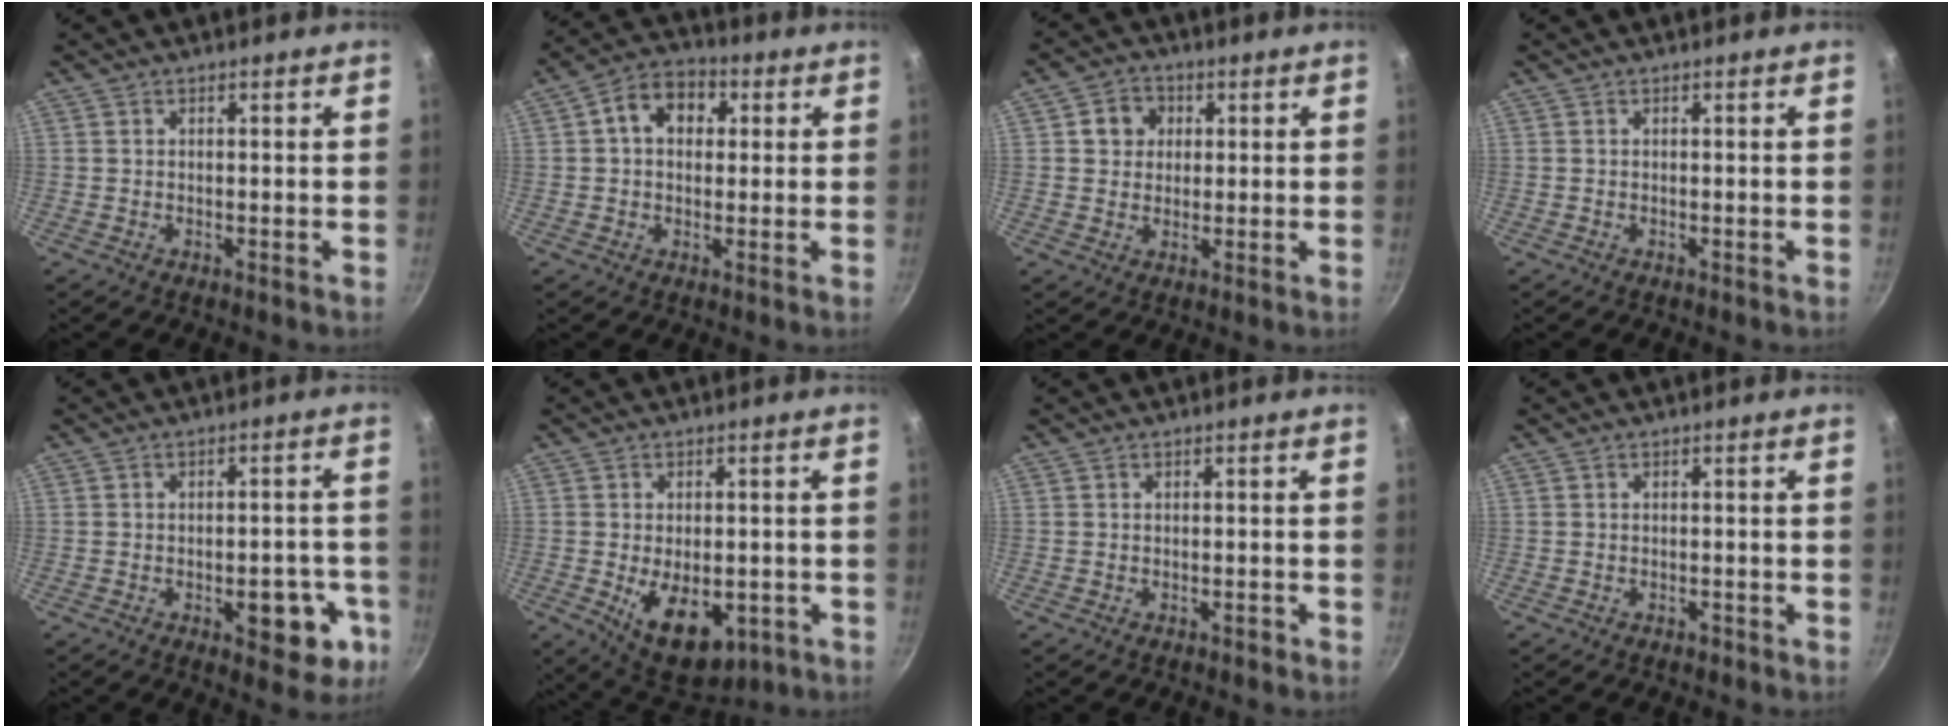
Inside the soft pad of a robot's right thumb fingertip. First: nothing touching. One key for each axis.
{"total": 9.0, "fx": 2.1, "fy": 6.7, "fz": 5.7, "tx": -0.062, "ty": 0.018, "tz": 0.017}
{"total": 5.4, "fx": 1.4, "fy": 4.8, "fz": 2.0, "tx": 0.002, "ty": 0.004, "tz": 0.015}
{"total": 0.0}
{"total": 9.7, "fx": -3.7, "fy": 4.9, "fz": 7.5, "tx": -0.057, "ty": 0.023, "tz": -0.042}
{"total": 12.5, "fx": -3.4, "fy": 7.4, "fz": 9.5, "tx": -0.108, "ty": -0.006, "tz": -0.031}
{"total": 0.8, "fx": -0.6, "fy": 0.4, "fz": 0.4, "tx": -0.003, "ty": 0.010, "tz": -0.004}
{"total": 0.9, "fx": -0.6, "fy": 0.5, "fz": 0.4, "tx": -0.008, "ty": 0.005, "tz": -0.007}